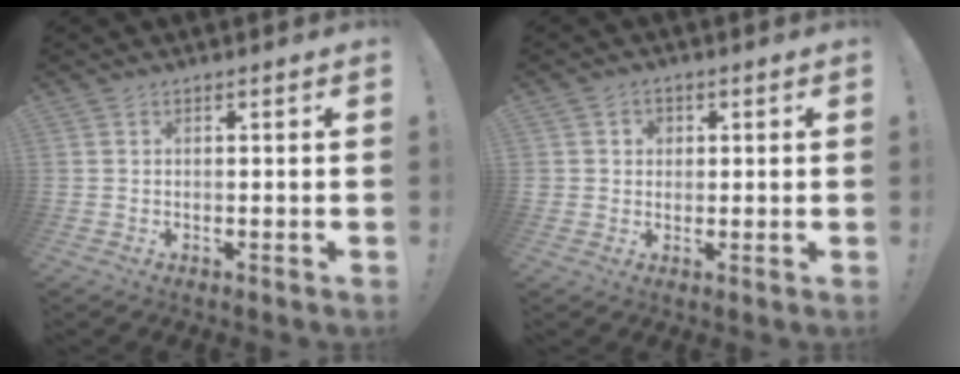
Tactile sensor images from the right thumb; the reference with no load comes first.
{"total": 3.1, "force": [0.8, 3.0, 0.5], "torque": [-0.002, -0.002, 0.012]}